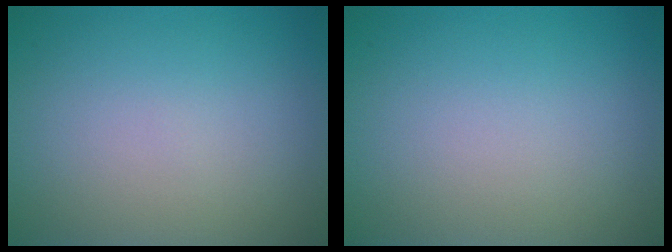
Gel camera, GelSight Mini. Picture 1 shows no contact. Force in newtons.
{"total": 0.0}